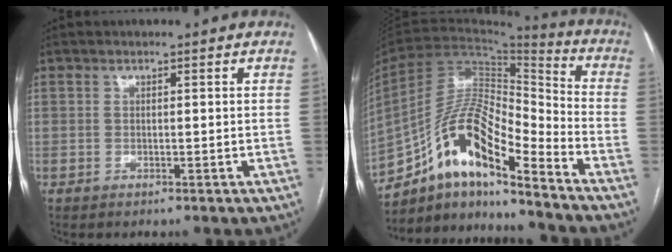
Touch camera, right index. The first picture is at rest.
{"total": 15.8, "force": [-10.3, 3.5, 11.4], "torque": [-0.211, 0.034, -0.177]}